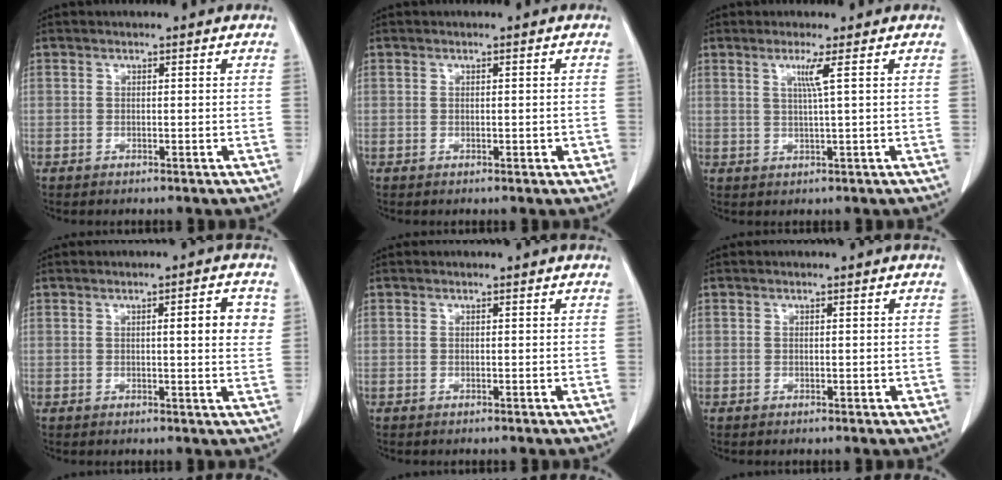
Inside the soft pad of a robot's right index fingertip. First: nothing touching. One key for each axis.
{"total": 1.3, "fx": -0.3, "fy": 0.7, "fz": 1.0, "tx": -0.011, "ty": 0.002, "tz": 0.001}
{"total": 2.7, "fx": 1.1, "fy": -0.9, "fz": 2.4, "tx": -0.049, "ty": -0.005, "tz": 0.023}
{"total": 5.1, "fx": 1.3, "fy": 0.7, "fz": 4.9, "tx": -0.066, "ty": 0.001, "tz": 0.015}
{"total": 0.0}
{"total": 0.8, "fx": -0.1, "fy": 0.4, "fz": 0.6, "tx": -0.008, "ty": 0.002, "tz": 0.001}